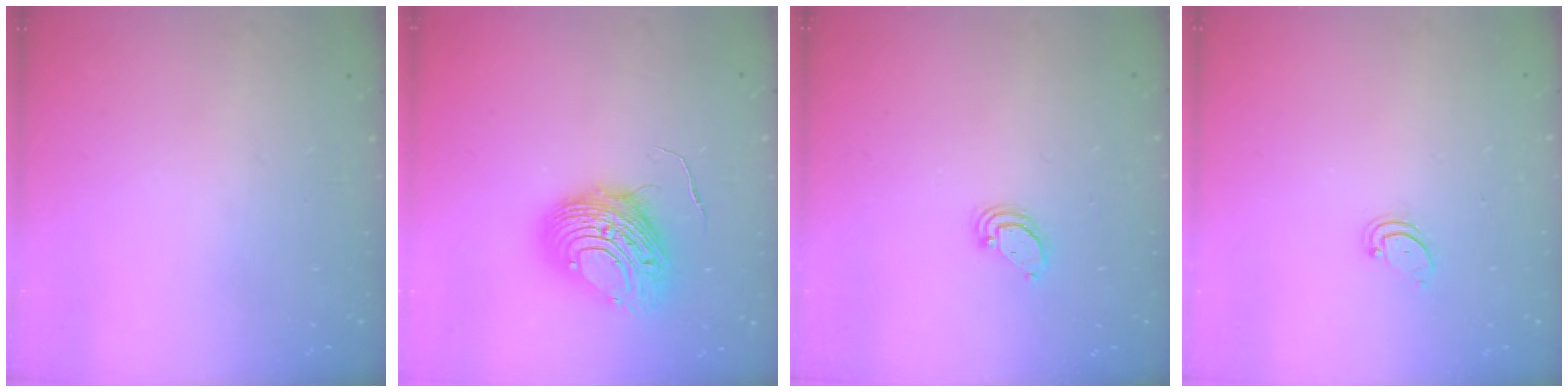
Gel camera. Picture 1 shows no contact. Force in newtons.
{"total": 11.8, "press": 11.7, "slide": 1.2}
{"total": 2.8, "press": 2.8, "slide": 0.2}
{"total": 2.2, "press": 2.2, "slide": 0.2}